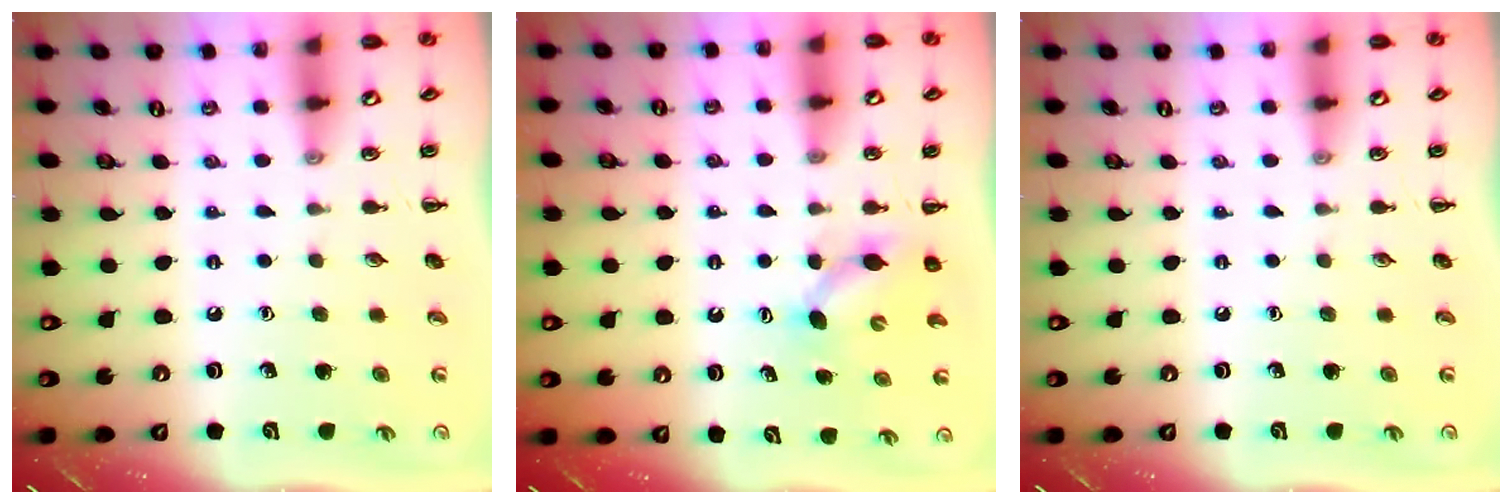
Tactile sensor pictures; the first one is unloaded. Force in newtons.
{"total": 5.0, "press": 4.8, "slide": 1.3}
{"total": 0.0}